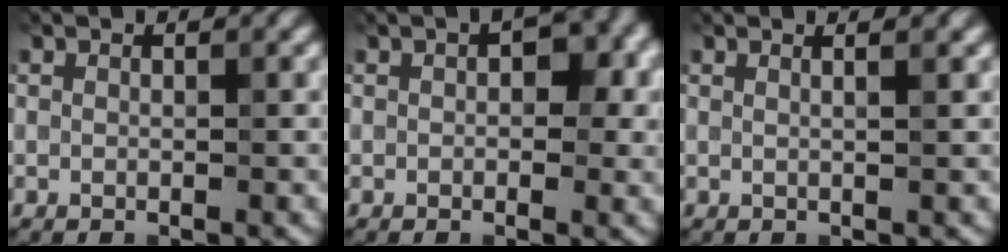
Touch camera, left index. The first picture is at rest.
{"total": 4.0, "force": [0.8, 2.2, 3.2], "torque": [-0.039, 0.006, 0.006]}
{"total": 2.8, "force": [1.5, 1.4, 2.0], "torque": [0.000, 0.013, -0.014]}